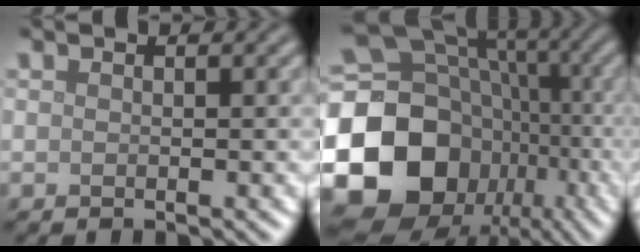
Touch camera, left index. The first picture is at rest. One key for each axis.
{"total": 21.5, "fx": -5.9, "fy": 18.1, "fz": 9.9, "tx": -0.199, "ty": -0.019, "tz": -0.131}